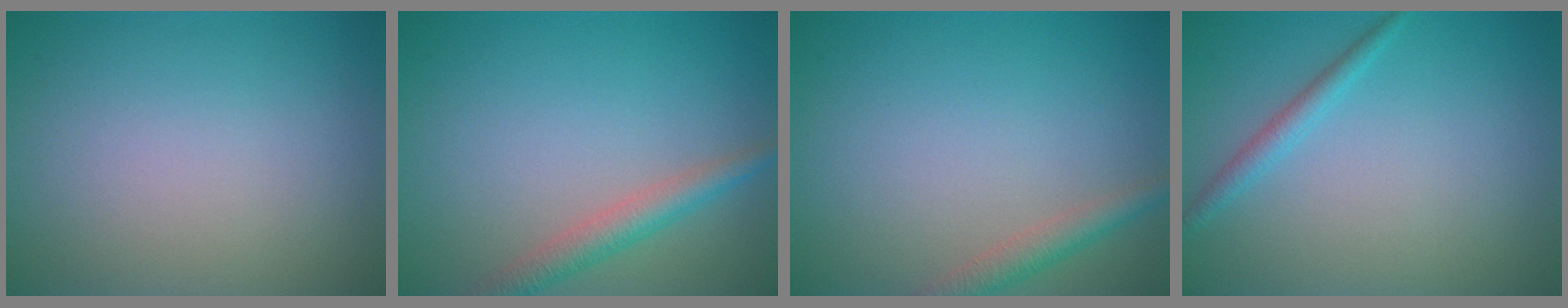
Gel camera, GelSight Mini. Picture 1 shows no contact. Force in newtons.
{"total": 2.9, "press": 2.9, "slide": 0.1}
{"total": 2.2, "press": 2.2, "slide": 0.1}
{"total": 1.5, "press": 1.5, "slide": 0.1}